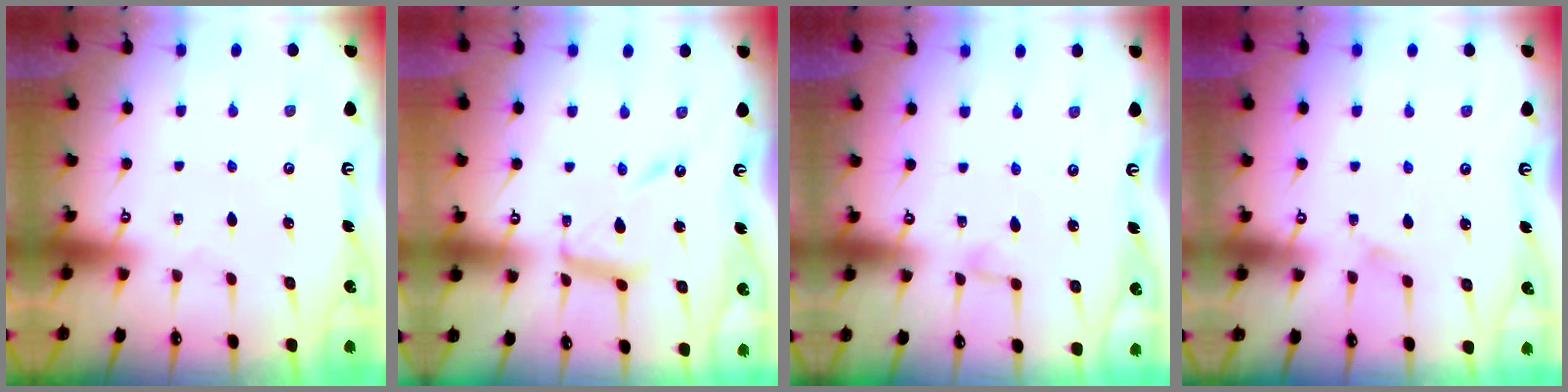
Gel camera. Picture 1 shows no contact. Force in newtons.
{"total": 11.3, "press": 11.3, "slide": 1.0}
{"total": 3.4, "press": 3.4, "slide": 0.4}
{"total": 4.7, "press": 4.6, "slide": 0.7}